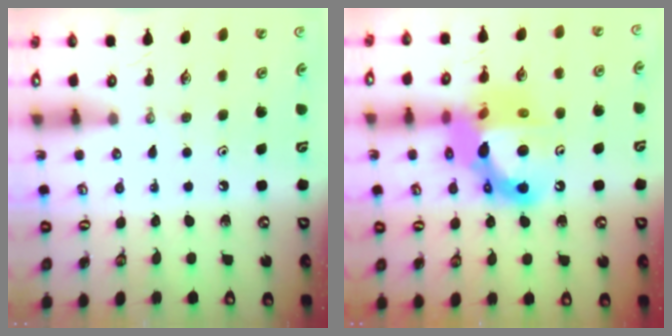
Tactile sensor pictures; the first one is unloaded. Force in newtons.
{"total": 18.0, "press": 17.9, "slide": 1.5}